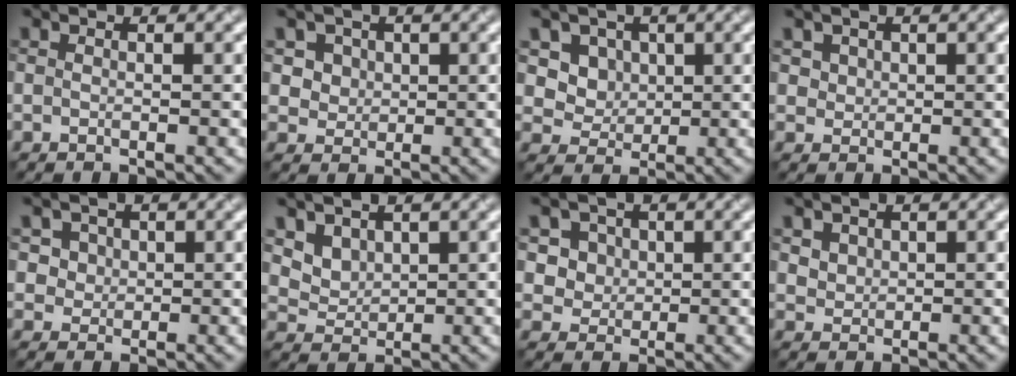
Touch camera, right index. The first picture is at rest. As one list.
[{"total": 4.0, "force": [1.9, 3.1, 1.6], "torque": [-0.035, 0.002, 0.036]}, {"total": 4.7, "force": [1.9, 3.9, 1.8], "torque": [-0.040, -0.012, 0.041]}, {"total": 2.1, "force": [1.2, 1.5, 0.7], "torque": [-0.020, 0.000, 0.032]}, {"total": 4.0, "force": [2.0, 3.2, 1.5], "torque": [-0.034, 0.004, 0.036]}, {"total": 3.8, "force": [2.4, 2.6, 1.5], "torque": [-0.049, -0.011, 0.074]}, {"total": 4.7, "force": [2.0, 3.9, 1.8], "torque": [-0.031, -0.001, 0.036]}, {"total": 2.4, "force": [1.5, 1.7, 0.9], "torque": [-0.029, -0.001, 0.042]}]